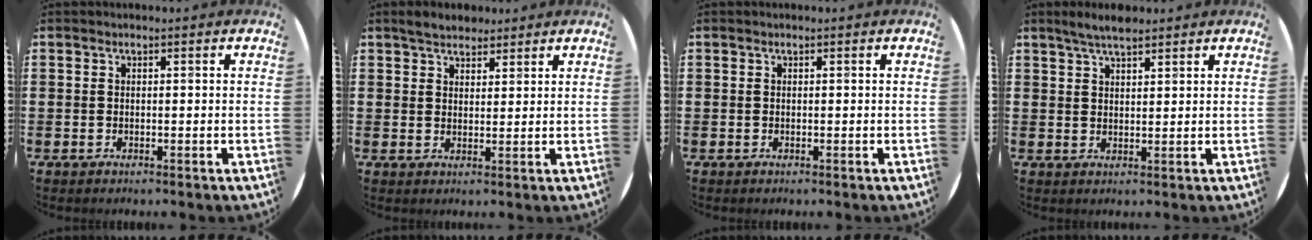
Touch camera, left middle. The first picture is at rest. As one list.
[{"total": 3.2, "force": [2.9, 1.1, 0.6], "torque": [-0.010, 0.001, 0.054]}, {"total": 0.0}, {"total": 3.4, "force": [3.0, 0.7, 1.6], "torque": [-0.028, -0.004, 0.052]}]